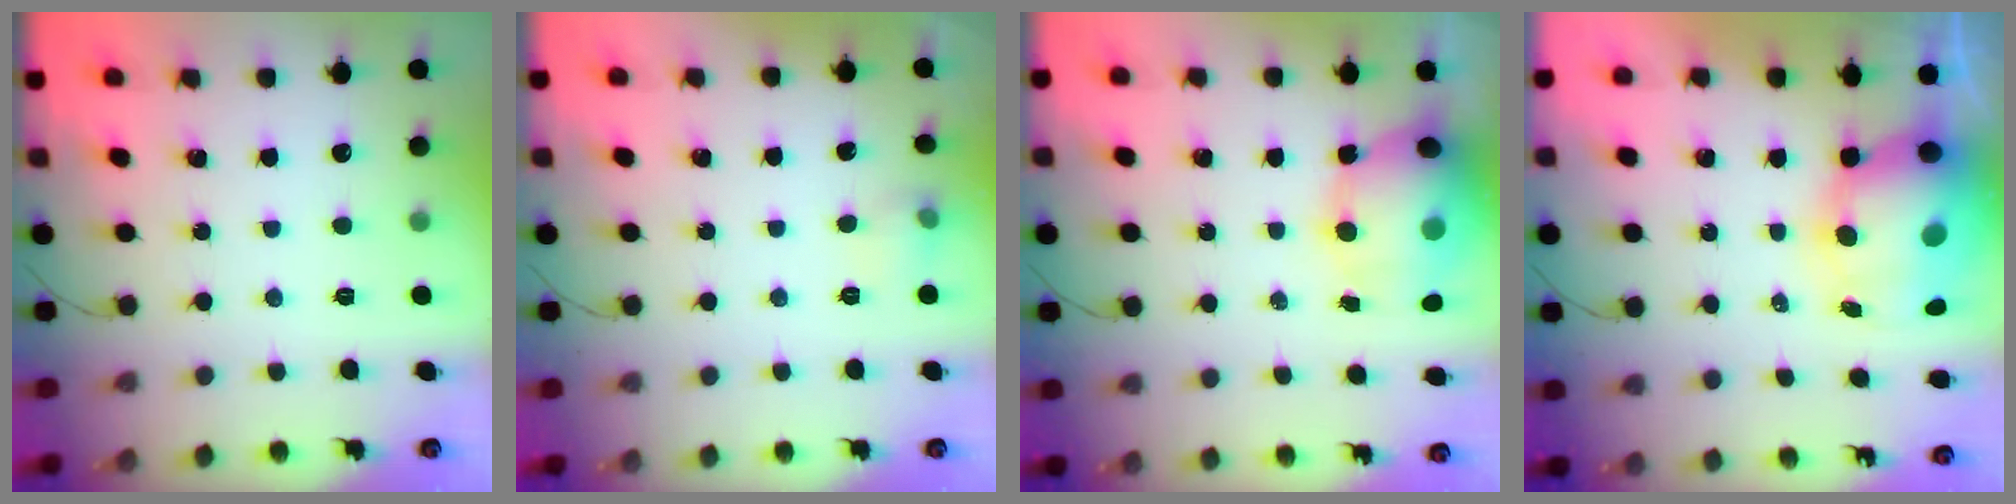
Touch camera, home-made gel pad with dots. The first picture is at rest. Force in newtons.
{"total": 6.0, "press": 5.8, "slide": 1.7}
{"total": 16.2, "press": 15.6, "slide": 4.3}
{"total": 14.4, "press": 14.0, "slide": 3.5}